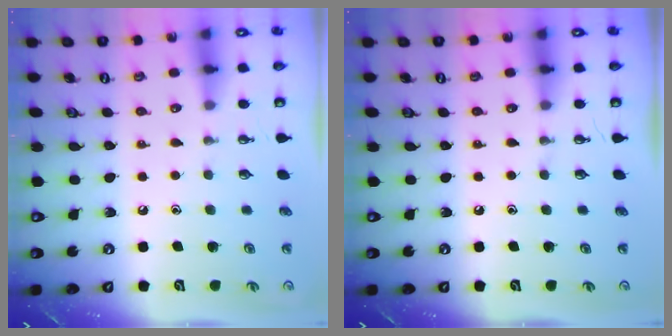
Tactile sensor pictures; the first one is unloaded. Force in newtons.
{"total": 0.0}